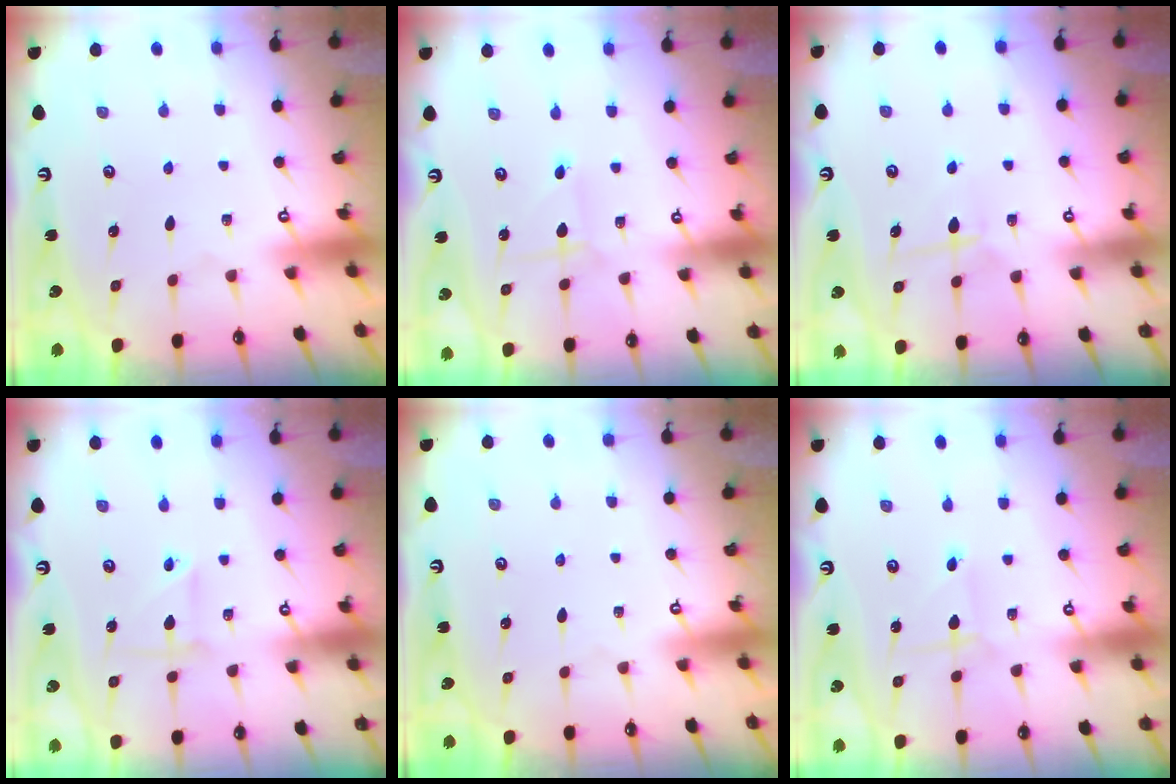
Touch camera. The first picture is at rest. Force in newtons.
{"total": 2.2, "press": 2.2, "slide": 0.2}
{"total": 7.5, "press": 7.4, "slide": 0.7}
{"total": 3.2, "press": 3.2, "slide": 0.2}
{"total": 0.0}
{"total": 2.2, "press": 2.2, "slide": 0.2}